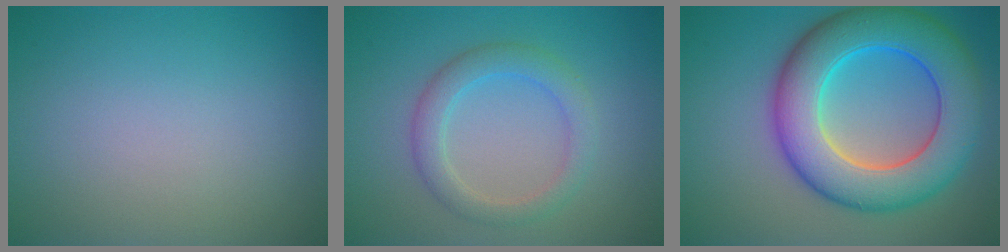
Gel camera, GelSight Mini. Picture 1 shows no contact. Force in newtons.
{"total": 3.0, "press": 3.0, "slide": 0.3}
{"total": 10.7, "press": 10.7, "slide": 0.4}